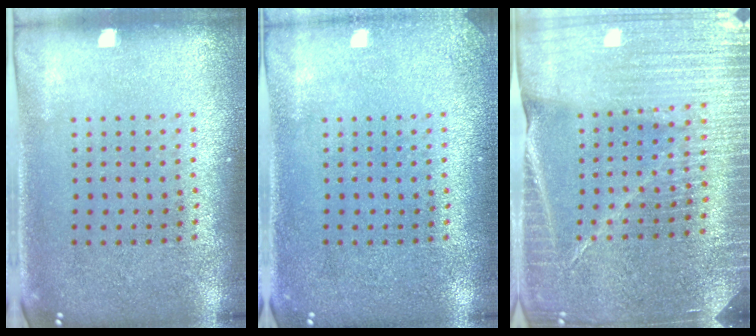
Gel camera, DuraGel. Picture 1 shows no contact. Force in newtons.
{"total": 1.2, "press": 1.2, "slide": 0.1}
{"total": 4.3, "press": 4.0, "slide": 1.5}